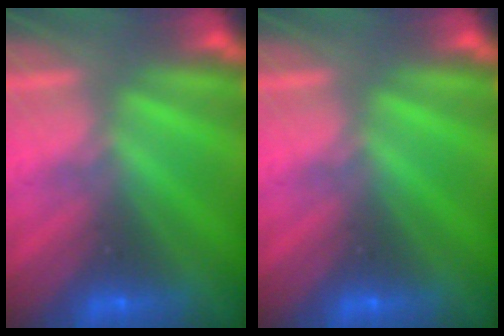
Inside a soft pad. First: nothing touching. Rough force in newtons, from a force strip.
{"total": 0.0}